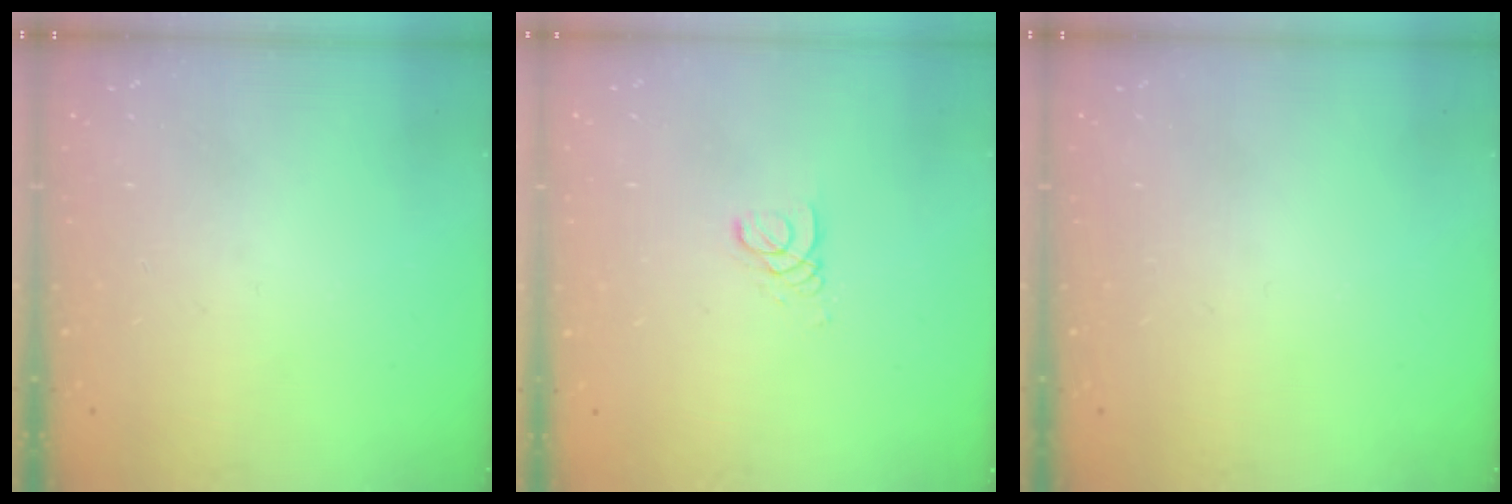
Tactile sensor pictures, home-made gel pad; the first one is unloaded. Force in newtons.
{"total": 2.6, "press": 2.6, "slide": 0.2}
{"total": 0.0}